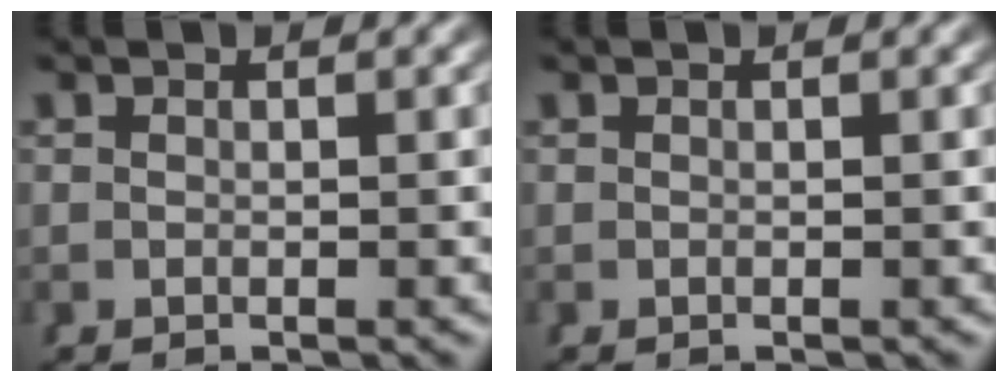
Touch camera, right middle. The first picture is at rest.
{"total": 0.0}